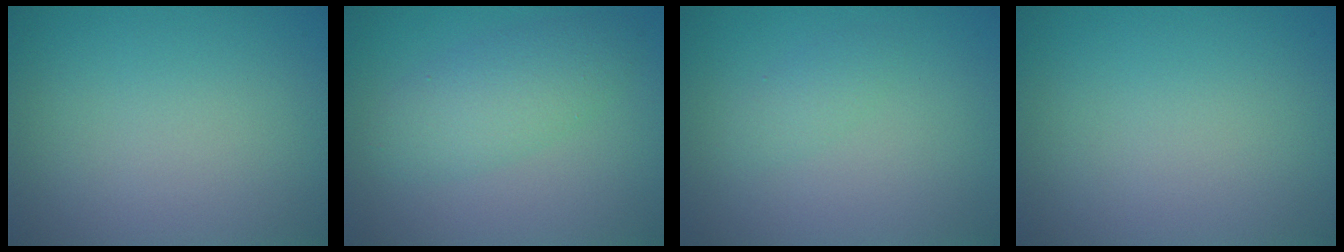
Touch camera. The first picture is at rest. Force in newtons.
{"total": 3.7, "press": 3.7, "slide": 0.1}
{"total": 1.2, "press": 1.2, "slide": 0.0}
{"total": 0.0}